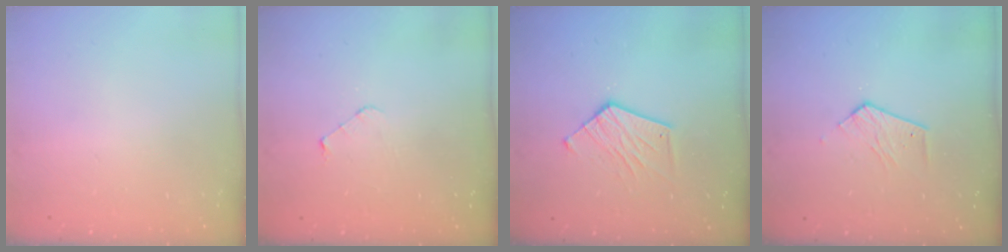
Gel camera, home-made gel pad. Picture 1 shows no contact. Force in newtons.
{"total": 4.0, "press": 3.9, "slide": 0.4}
{"total": 8.5, "press": 8.5, "slide": 0.1}
{"total": 3.7, "press": 3.7, "slide": 0.3}